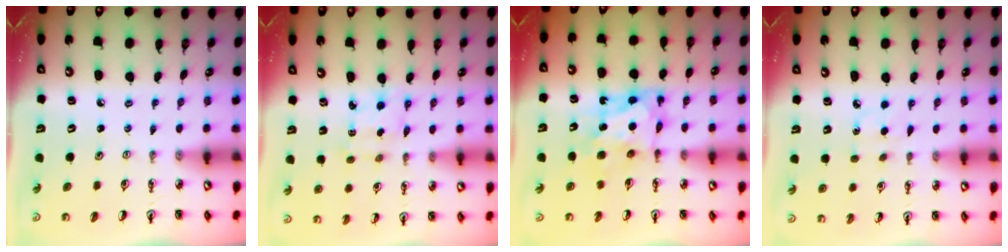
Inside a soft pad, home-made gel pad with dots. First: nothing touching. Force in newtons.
{"total": 2.2, "press": 2.1, "slide": 0.7}
{"total": 6.9, "press": 6.9, "slide": 0.4}
{"total": 4.2, "press": 4.2, "slide": 0.5}